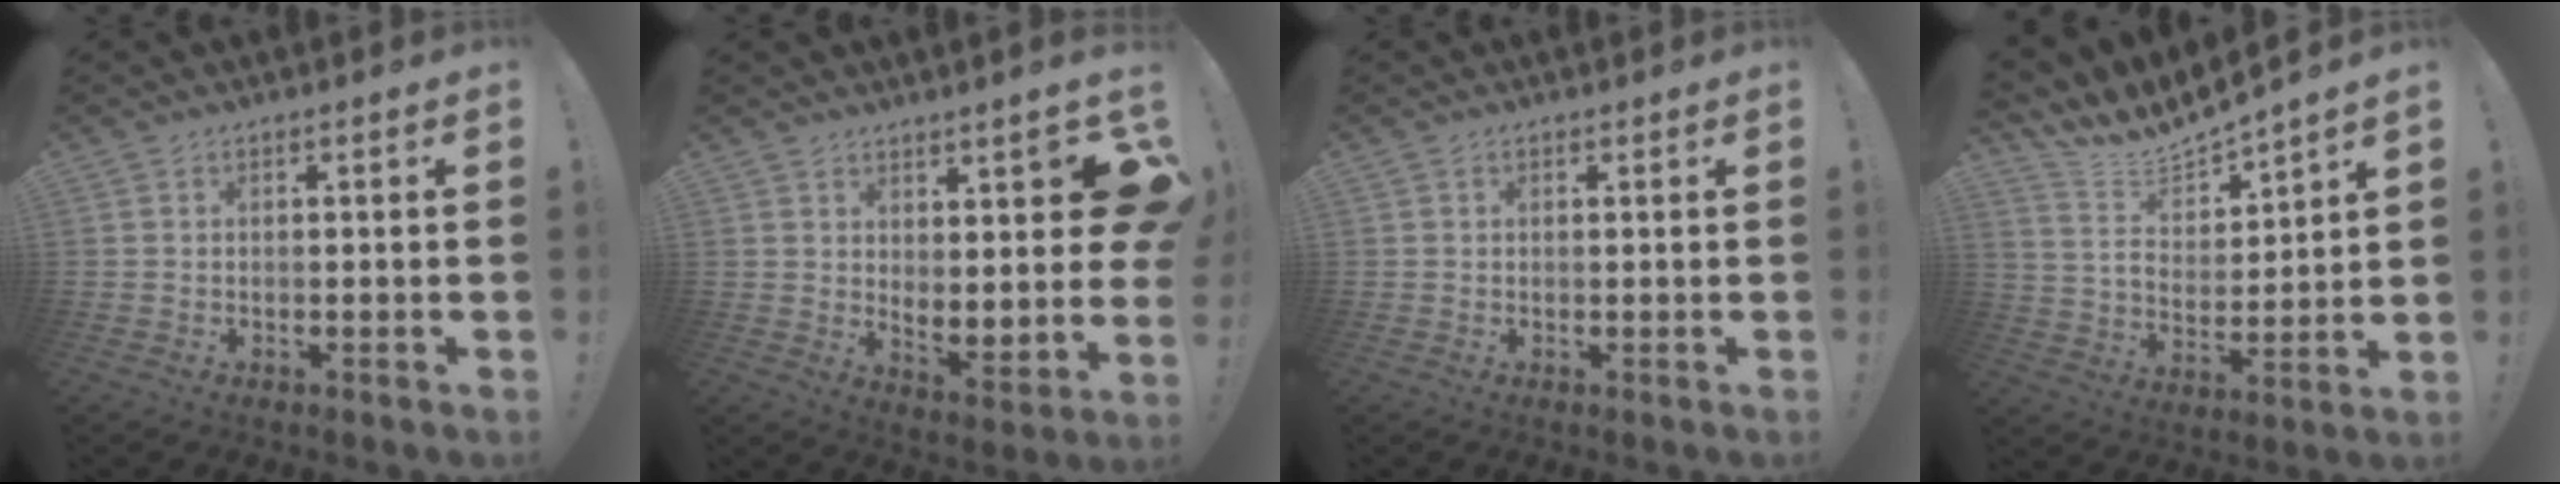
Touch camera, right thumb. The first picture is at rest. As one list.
[{"total": 9.5, "force": [6.4, 2.5, 6.5], "torque": [-0.084, -0.064, 0.113]}, {"total": 0.0}, {"total": 9.6, "force": [9.4, 1.5, 1.5], "torque": [-0.063, -0.090, 0.169]}]